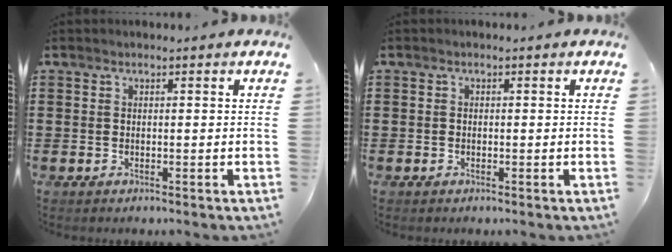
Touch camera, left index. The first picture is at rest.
{"total": 0.6, "force": [-0.4, 0.4, 0.0], "torque": [-0.002, 0.002, -0.009]}